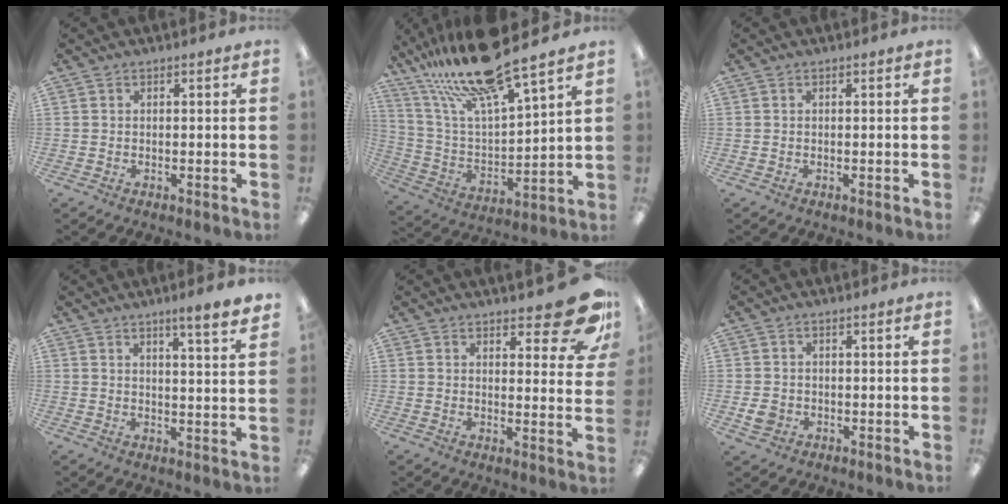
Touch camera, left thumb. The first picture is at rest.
{"total": 20.5, "force": [17.6, 2.3, 10.2], "torque": [-0.209, -0.111, 0.298]}
{"total": 0.0}
{"total": 5.3, "force": [4.4, -0.2, 2.9], "torque": [-0.043, -0.028, 0.071]}
{"total": 11.9, "force": [8.6, 3.5, 7.4], "torque": [-0.082, -0.064, 0.144]}
{"total": 2.9, "force": [-0.4, 2.5, 1.4], "torque": [-0.021, -0.002, -0.008]}